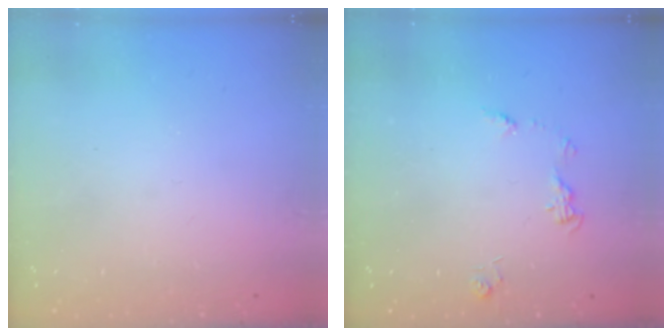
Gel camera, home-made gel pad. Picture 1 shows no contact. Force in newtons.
{"total": 5.7, "press": 5.7, "slide": 0.6}